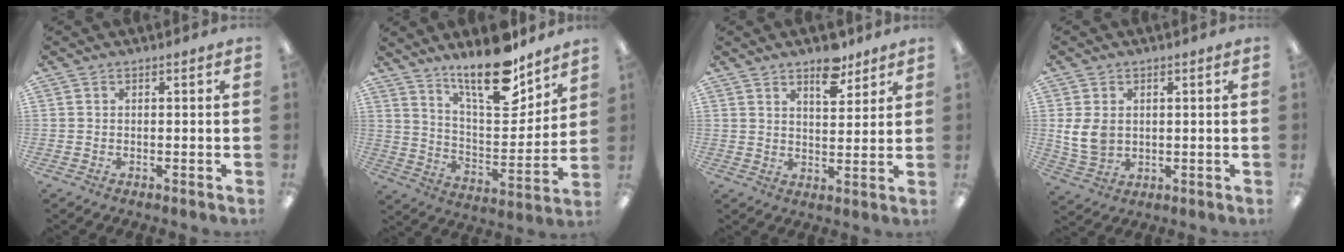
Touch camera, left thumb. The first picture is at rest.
{"total": 17.6, "force": [13.7, 5.3, 9.7], "torque": [-0.155, -0.093, 0.232]}
{"total": 7.8, "force": [5.8, 3.4, 3.8], "torque": [-0.034, -0.037, 0.096]}
{"total": 7.0, "force": [1.1, 5.4, 4.3], "torque": [-0.111, 0.003, 0.022]}